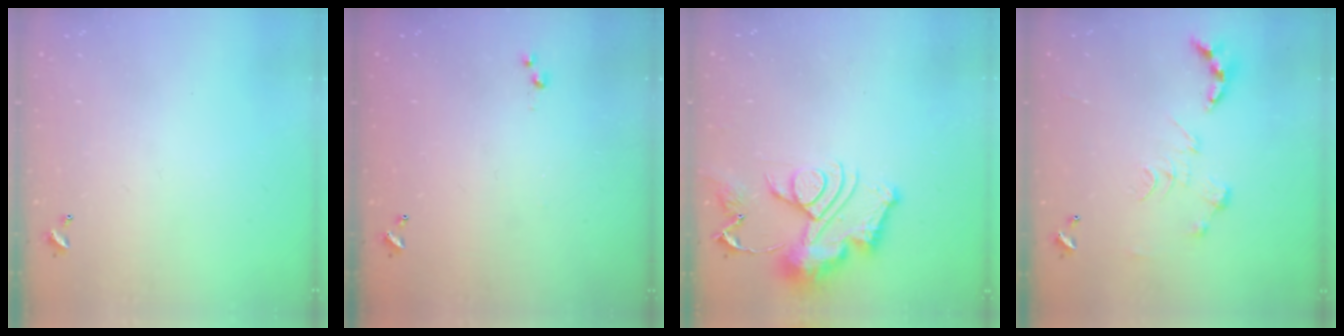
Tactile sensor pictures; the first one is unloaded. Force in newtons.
{"total": 3.0, "press": 3.0, "slide": 0.4}
{"total": 13.4, "press": 13.4, "slide": 1.4}
{"total": 0.0}